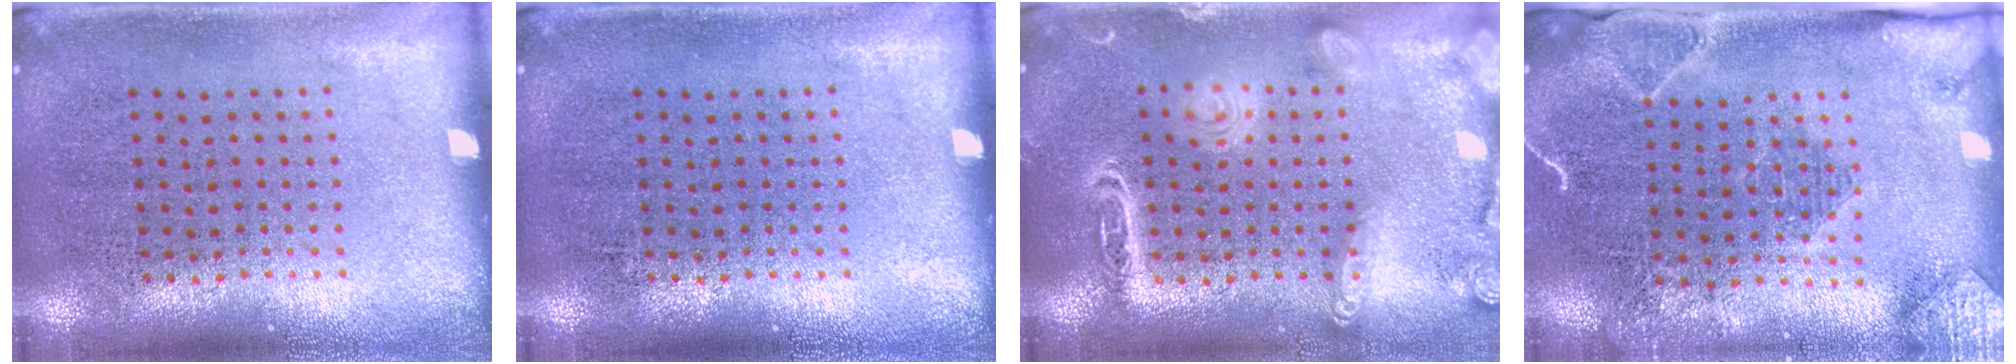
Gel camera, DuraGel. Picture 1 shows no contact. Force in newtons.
{"total": 0.0}
{"total": 2.0, "press": 1.9, "slide": 0.1}
{"total": 2.0, "press": 1.9, "slide": 0.3}